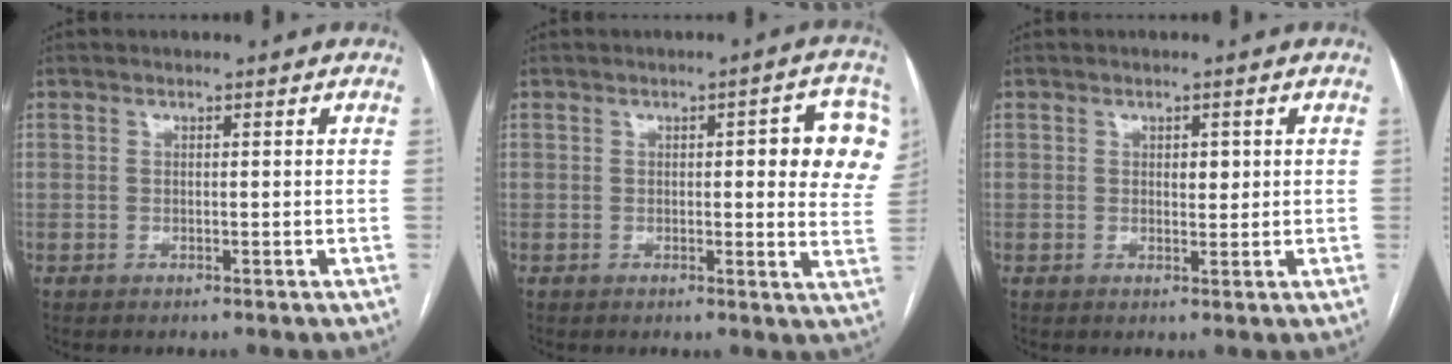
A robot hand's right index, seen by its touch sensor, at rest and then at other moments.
{"total": 10.6, "force": [2.9, 2.6, 9.8], "torque": [-0.090, 0.005, 0.025]}
{"total": 1.8, "force": [0.5, 1.0, 1.5], "torque": [-0.018, -0.001, 0.008]}